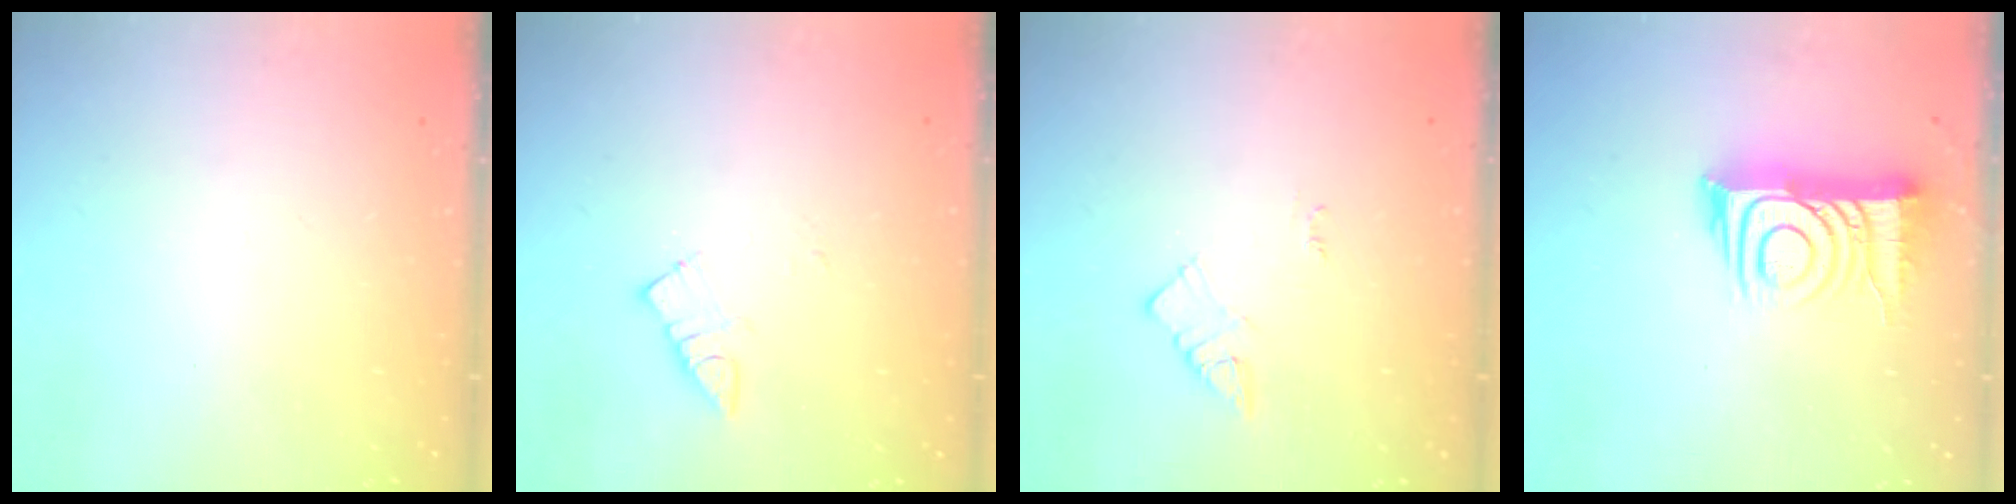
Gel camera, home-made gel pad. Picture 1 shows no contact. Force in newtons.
{"total": 4.9, "press": 4.8, "slide": 0.5}
{"total": 3.0, "press": 3.0, "slide": 0.4}
{"total": 12.6, "press": 12.6, "slide": 0.9}